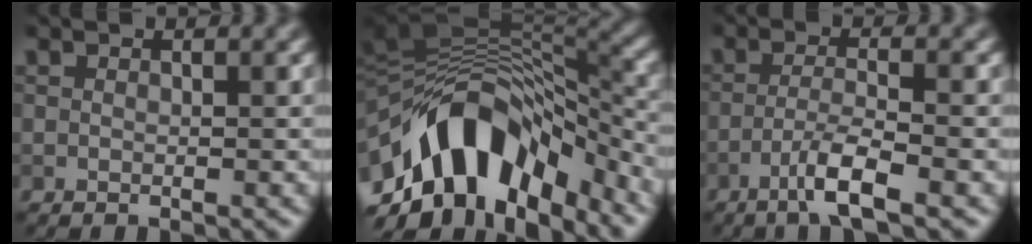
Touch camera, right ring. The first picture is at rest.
{"total": 13.5, "force": [-5.3, 7.7, 9.7], "torque": [-0.163, 0.022, -0.076]}
{"total": 3.5, "force": [-2.1, 0.2, 2.8], "torque": [-0.052, 0.014, -0.049]}